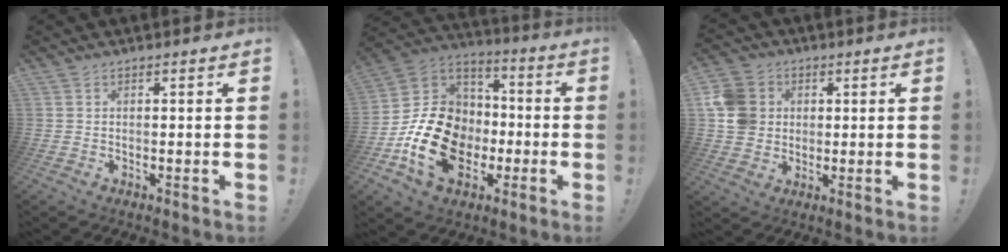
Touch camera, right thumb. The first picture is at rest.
{"total": 20.7, "force": [-5.8, 16.1, 11.6], "torque": [-0.200, 0.038, -0.083]}
{"total": 10.8, "force": [1.7, 9.8, 4.2], "torque": [-0.081, 0.003, 0.039]}